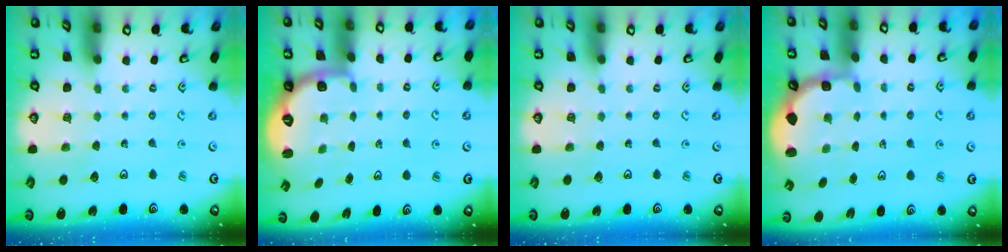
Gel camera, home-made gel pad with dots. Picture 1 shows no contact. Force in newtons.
{"total": 2.7, "press": 1.6, "slide": 2.1}
{"total": 0.0}
{"total": 2.8, "press": 2.2, "slide": 1.7}